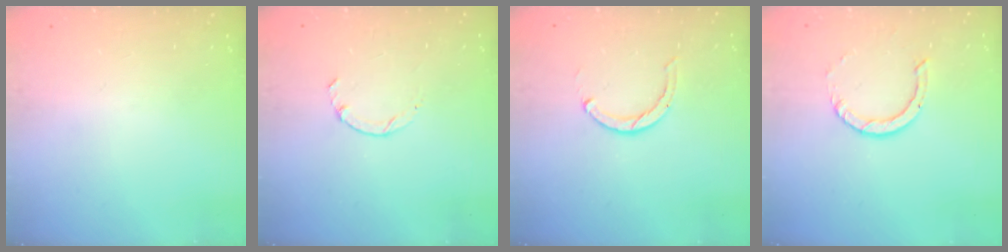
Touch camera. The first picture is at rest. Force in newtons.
{"total": 1.3, "press": 1.2, "slide": 0.4}
{"total": 2.3, "press": 2.3, "slide": 0.4}
{"total": 3.5, "press": 3.5, "slide": 0.4}